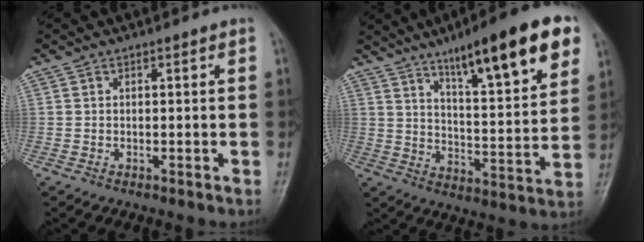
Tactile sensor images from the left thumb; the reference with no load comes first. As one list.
[{"total": 21.0, "force": [12.1, 4.3, 16.5], "torque": [-0.214, -0.039, 0.189]}]